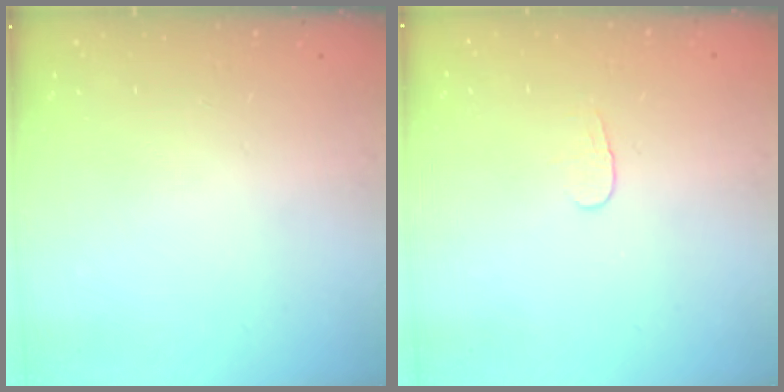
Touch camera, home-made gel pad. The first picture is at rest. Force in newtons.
{"total": 3.8, "press": 3.8, "slide": 0.3}